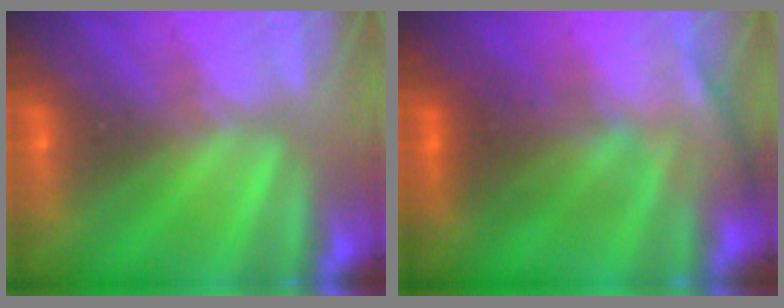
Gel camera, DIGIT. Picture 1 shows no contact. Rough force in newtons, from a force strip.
{"total": 2.7}